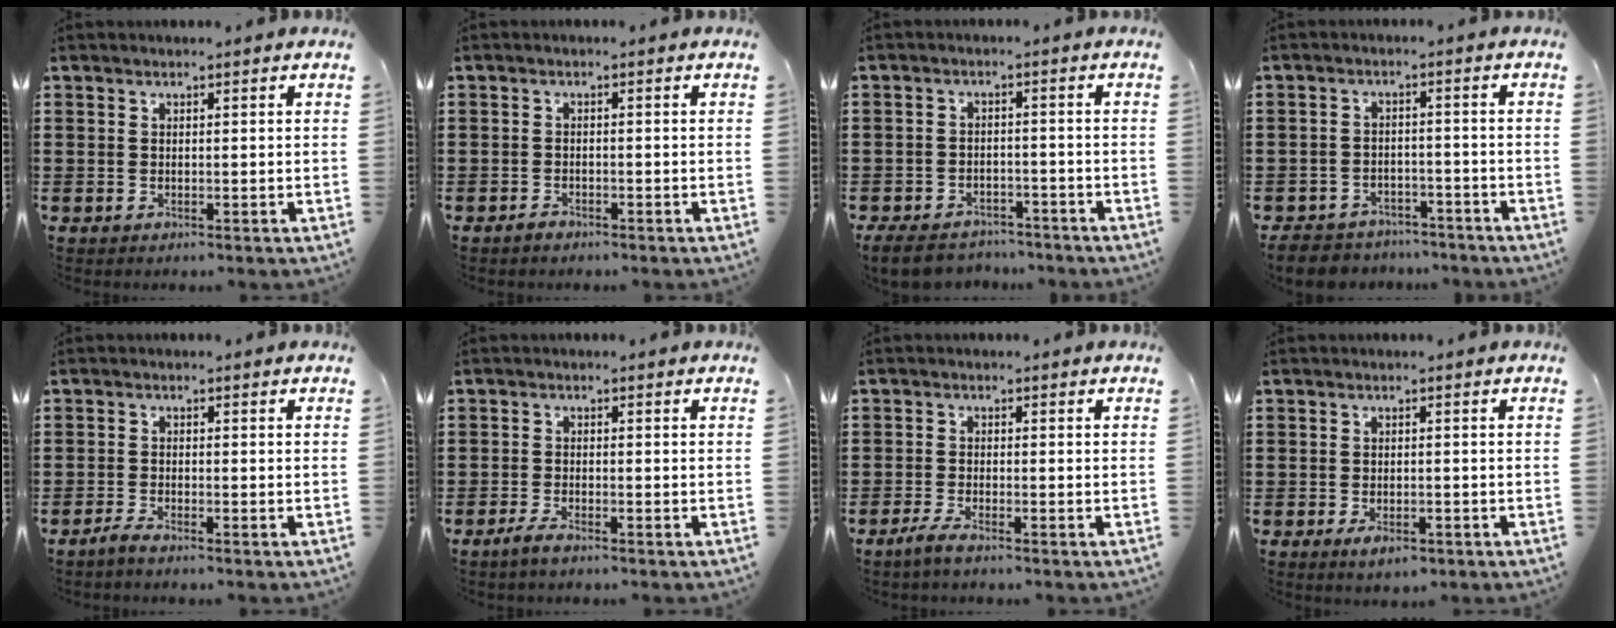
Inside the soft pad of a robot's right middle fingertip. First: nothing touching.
{"total": 1.1, "force": [-0.9, 0.3, 0.4], "torque": [-0.011, -0.003, -0.018]}
{"total": 4.3, "force": [-4.1, 1.0, 0.9], "torque": [-0.028, 0.002, -0.087]}
{"total": 4.3, "force": [-4.1, 1.0, 0.3], "torque": [-0.014, 0.005, -0.087]}
{"total": 1.6, "force": [-1.4, 0.0, 0.8], "torque": [-0.021, -0.002, -0.028]}
{"total": 1.8, "force": [-1.4, 0.2, 1.1], "torque": [-0.027, -0.002, -0.028]}
{"total": 2.0, "force": [-1.5, 0.1, 1.3], "torque": [-0.030, -0.002, -0.031]}
{"total": 2.3, "force": [-1.4, 0.9, 1.6], "torque": [-0.035, -0.004, -0.027]}